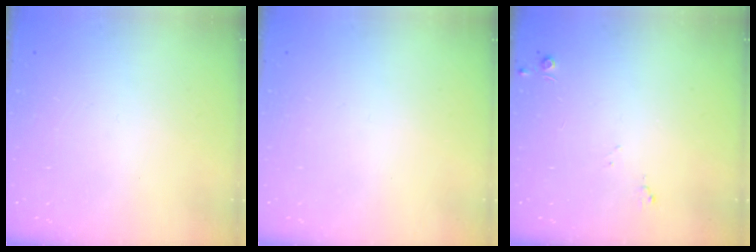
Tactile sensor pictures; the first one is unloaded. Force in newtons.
{"total": 0.0}
{"total": 4.9, "press": 4.8, "slide": 0.7}